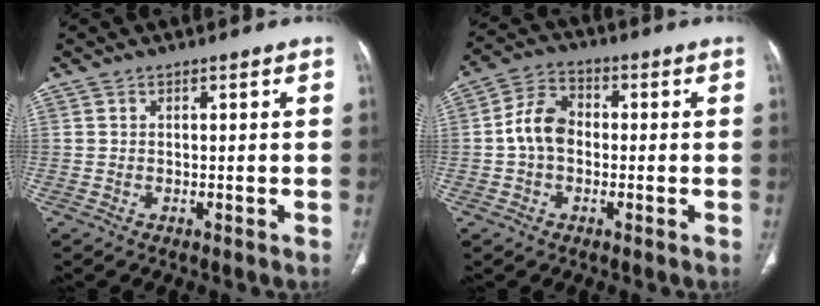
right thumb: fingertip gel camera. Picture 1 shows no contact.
{"total": 7.6, "force": [-0.5, 5.6, 5.2], "torque": [-0.088, 0.024, -0.020]}